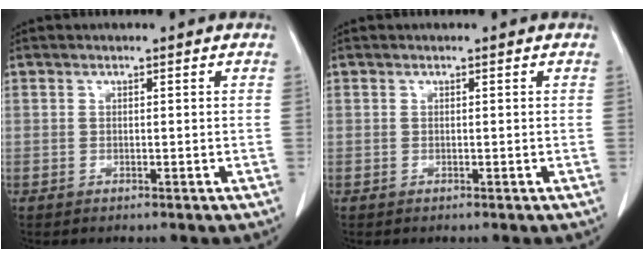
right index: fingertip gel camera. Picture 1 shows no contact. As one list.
[{"total": 0.0}]